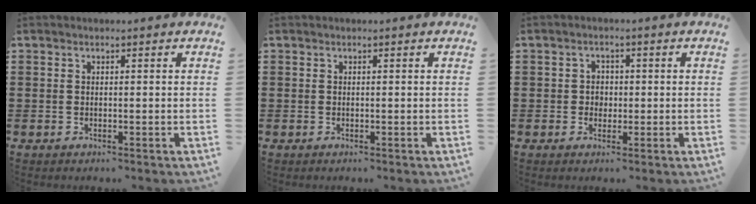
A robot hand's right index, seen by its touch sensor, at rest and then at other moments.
{"total": 0.0}
{"total": 2.0, "force": [-0.3, 1.9, 0.6], "torque": [-0.018, 0.007, -0.008]}